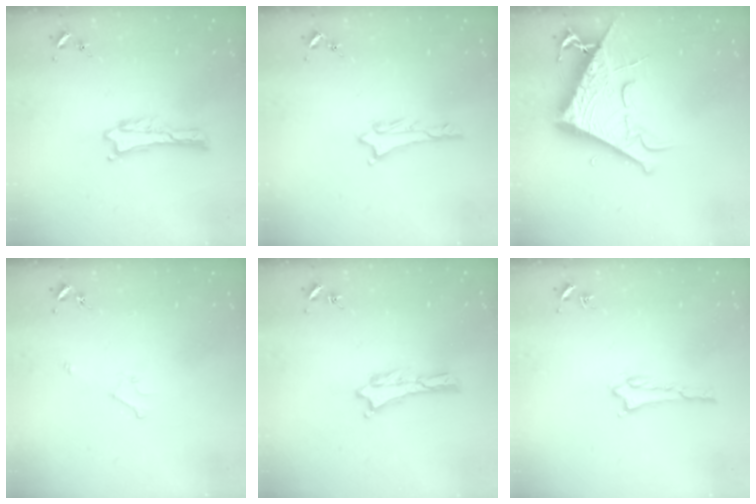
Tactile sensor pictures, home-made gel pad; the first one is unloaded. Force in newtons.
{"total": 0.9, "press": 0.9, "slide": 0.1}
{"total": 10.4, "press": 10.4, "slide": 1.0}
{"total": 1.8, "press": 1.7, "slide": 0.2}
{"total": 0.0}
{"total": 1.9, "press": 1.9, "slide": 0.2}